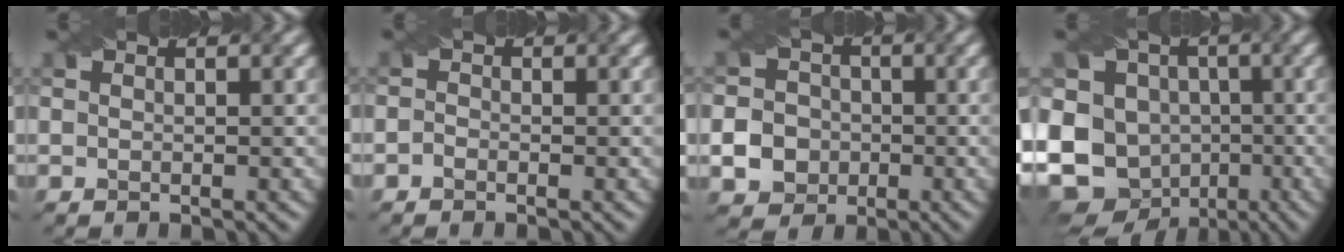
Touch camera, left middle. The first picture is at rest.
{"total": 1.9, "force": [-1.5, -0.6, -1.0], "torque": [-0.003, -0.005, -0.003]}
{"total": 4.3, "force": [-2.0, 3.8, 0.3], "torque": [-0.014, 0.006, -0.027]}
{"total": 15.1, "force": [-4.9, 12.8, 6.3], "torque": [-0.156, -0.020, -0.079]}